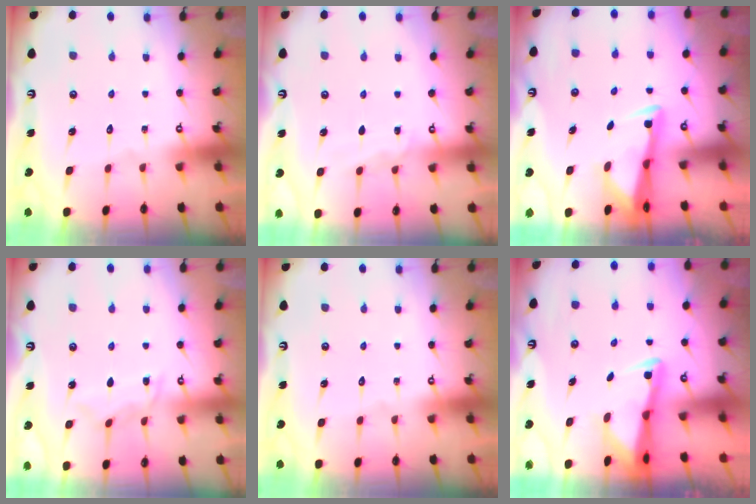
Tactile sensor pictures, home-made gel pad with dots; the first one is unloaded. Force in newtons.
{"total": 4.1, "press": 4.0, "slide": 0.5}
{"total": 2.9, "press": 2.8, "slide": 0.9}
{"total": 6.0, "press": 6.0, "slide": 0.7}
{"total": 0.0}
{"total": 3.0, "press": 2.9, "slide": 0.5}